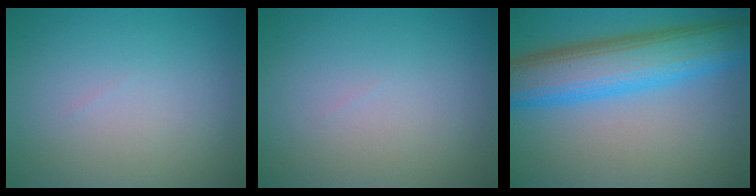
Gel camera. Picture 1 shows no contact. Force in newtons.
{"total": 0.0}
{"total": 9.2, "press": 9.2, "slide": 0.1}